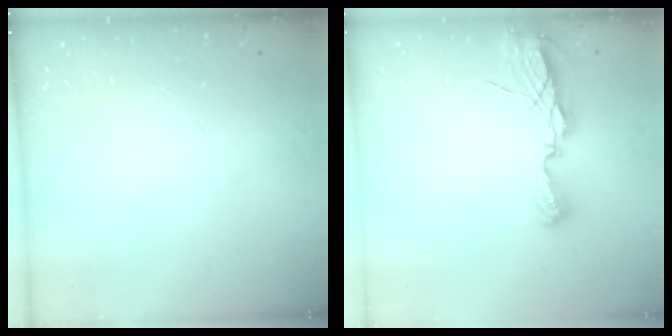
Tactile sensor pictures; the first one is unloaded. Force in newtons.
{"total": 7.1, "press": 7.1, "slide": 0.5}